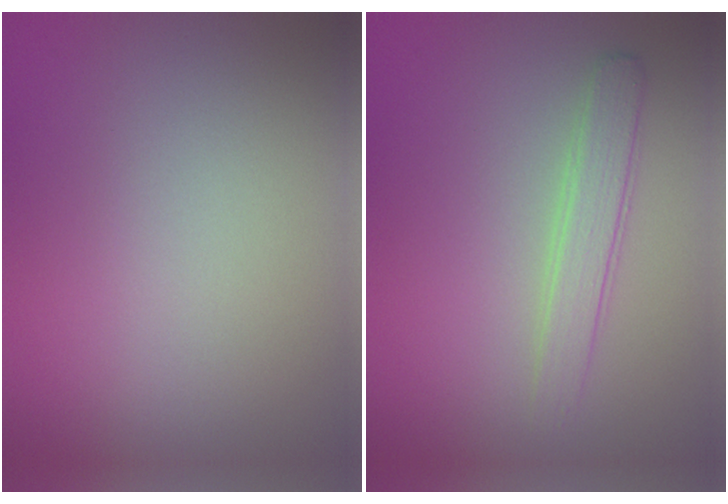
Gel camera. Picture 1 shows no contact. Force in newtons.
{"total": 2.2, "press": 2.2, "slide": 0.1}